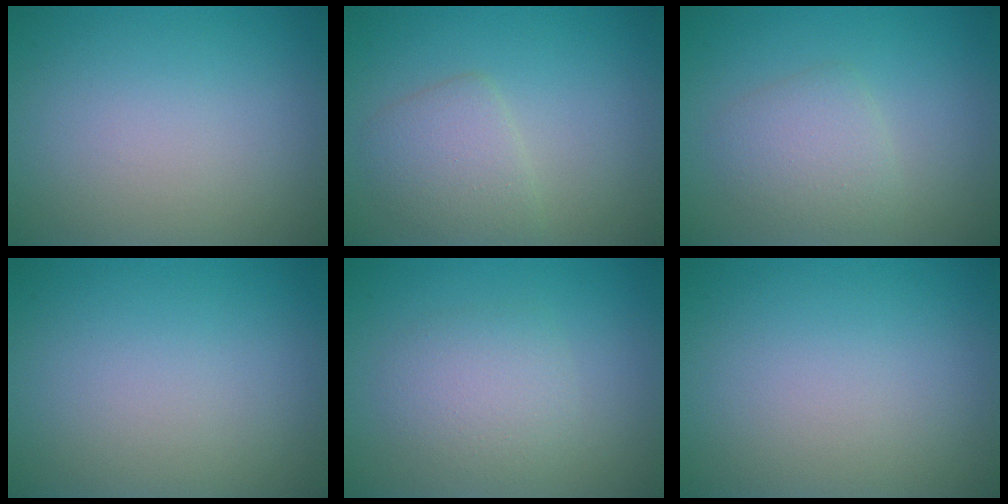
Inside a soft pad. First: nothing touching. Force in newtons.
{"total": 2.9, "press": 2.9, "slide": 0.2}
{"total": 2.7, "press": 2.7, "slide": 0.0}
{"total": 0.0}
{"total": 2.8, "press": 2.8, "slide": 0.2}
{"total": 0.0}